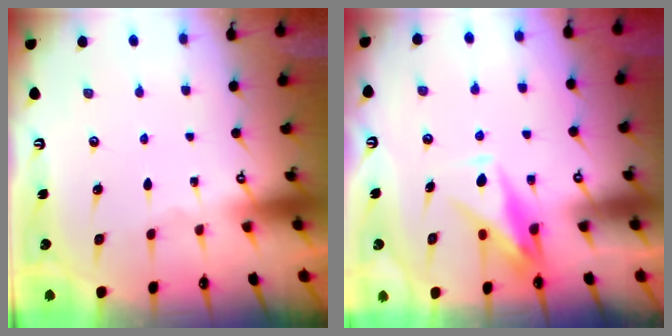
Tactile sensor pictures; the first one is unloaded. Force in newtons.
{"total": 9.8, "press": 9.8, "slide": 0.6}